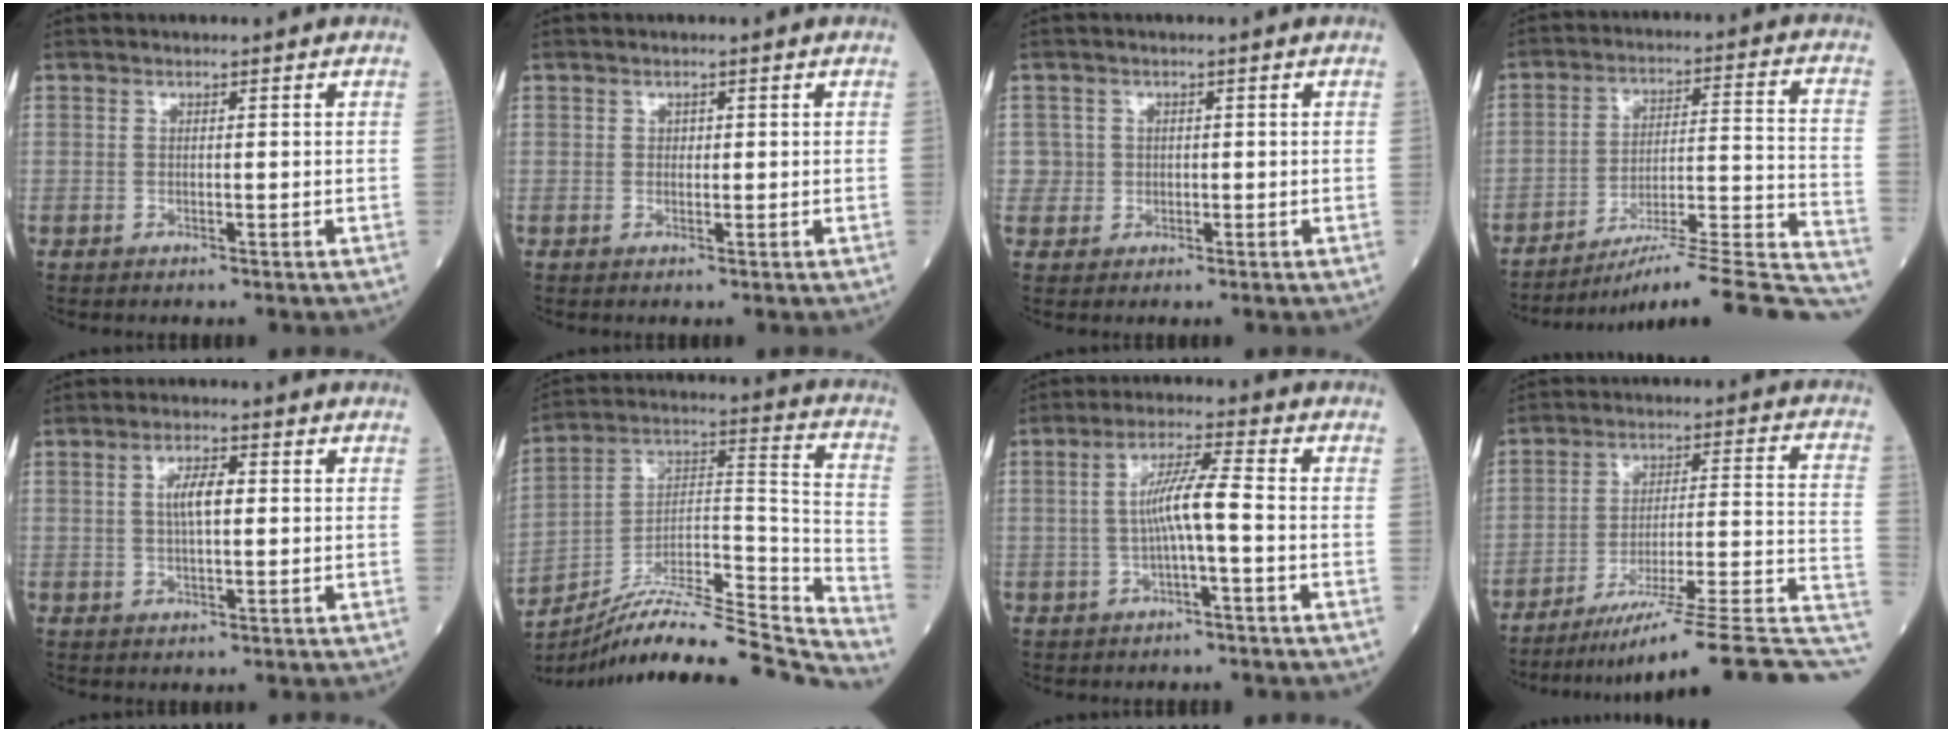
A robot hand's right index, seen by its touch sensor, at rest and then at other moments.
{"total": 0.6, "force": [0.2, 0.5, 0.3], "torque": [-0.005, 0.001, 0.005]}
{"total": 2.0, "force": [0.1, 1.9, -0.3], "torque": [0.017, 0.007, 0.001]}
{"total": 23.8, "force": [-21.4, -0.1, 10.4], "torque": [-0.078, 0.006, -0.299]}
{"total": 4.4, "force": [0.7, 1.2, 4.1], "torque": [-0.079, 0.009, 0.015]}
{"total": 25.7, "force": [-24.0, 1.8, 9.0], "torque": [-0.111, 0.027, -0.366]}
{"total": 6.2, "force": [-0.7, 0.0, 6.1], "torque": [-0.117, 0.013, -0.012]}
{"total": 21.0, "force": [-15.8, 0.4, 13.9], "torque": [-0.138, 0.021, -0.233]}